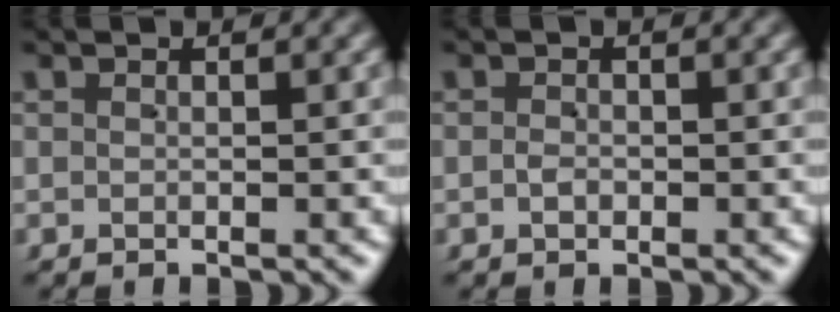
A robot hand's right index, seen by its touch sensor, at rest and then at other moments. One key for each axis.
{"total": 0.9, "fx": -0.5, "fy": 0.6, "fz": 0.2, "tx": -0.008, "ty": -0.001, "tz": -0.007}